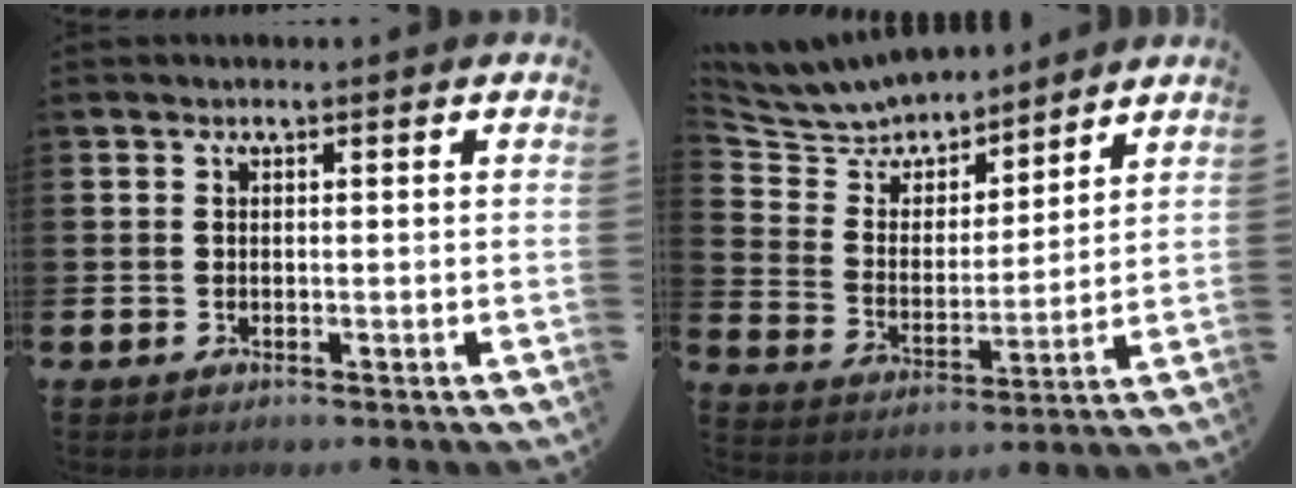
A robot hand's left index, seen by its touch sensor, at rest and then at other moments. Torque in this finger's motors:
{"motor_torque": [0.99, -1.07, 0.46, 0.03]}